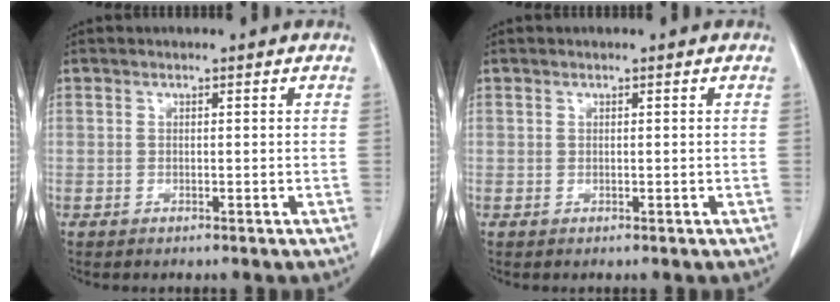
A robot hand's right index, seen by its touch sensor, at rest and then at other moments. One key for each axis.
{"total": 0.0}